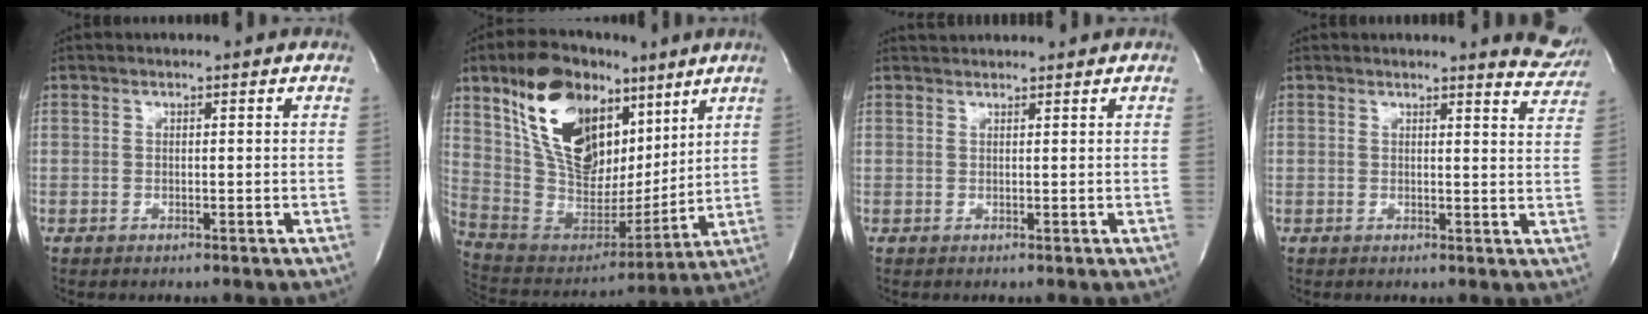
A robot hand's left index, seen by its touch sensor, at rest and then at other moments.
{"total": 21.0, "force": [10.6, 11.4, 14.0], "torque": [-0.265, 0.022, 0.196]}
{"total": 2.3, "force": [2.3, 0.4, 0.3], "torque": [-0.006, 0.024, 0.038]}
{"total": 5.8, "force": [5.8, 0.7, 0.5], "torque": [0.007, -0.044, 0.036]}